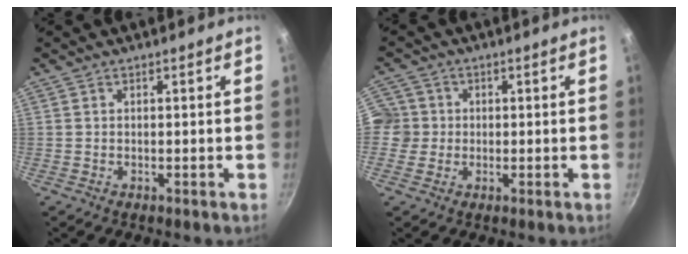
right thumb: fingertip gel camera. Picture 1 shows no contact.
{"total": 5.2, "force": [0.0, 5.1, 1.0], "torque": [0.015, 0.005, -0.011]}